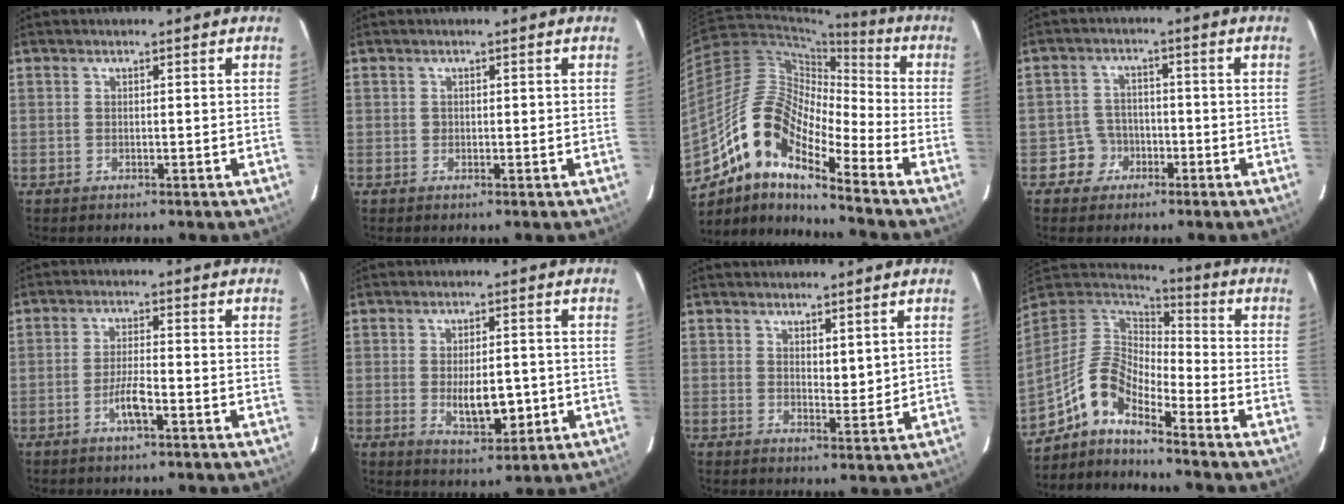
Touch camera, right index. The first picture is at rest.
{"total": 0.7, "force": [0.0, 0.7, 0.3], "torque": [-0.003, 0.003, 0.000]}
{"total": 13.9, "force": [-8.8, 4.1, 10.0], "torque": [-0.189, 0.035, -0.153]}
{"total": 4.3, "force": [-1.9, 3.8, 0.1], "torque": [0.001, 0.015, -0.031]}
{"total": 4.0, "force": [-1.9, 0.5, 3.4], "torque": [-0.067, 0.000, -0.038]}
{"total": 7.0, "force": [-1.2, 3.0, 6.3], "torque": [-0.101, -0.007, -0.008]}
{"total": 2.9, "force": [1.8, 1.2, 1.9], "torque": [-0.029, -0.012, 0.035]}
{"total": 9.6, "force": [-7.4, 2.6, 5.6], "torque": [-0.126, 0.031, -0.142]}